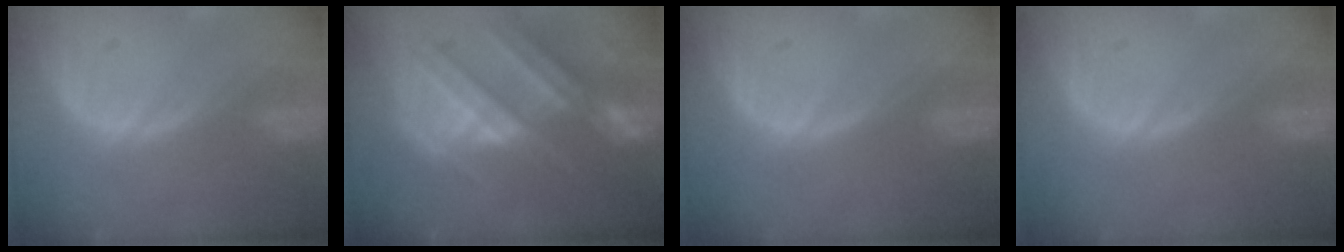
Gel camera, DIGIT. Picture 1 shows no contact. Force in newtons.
{"total": 10.2, "press": 9.5, "slide": 3.8}
{"total": 0.0}
{"total": 0.0}